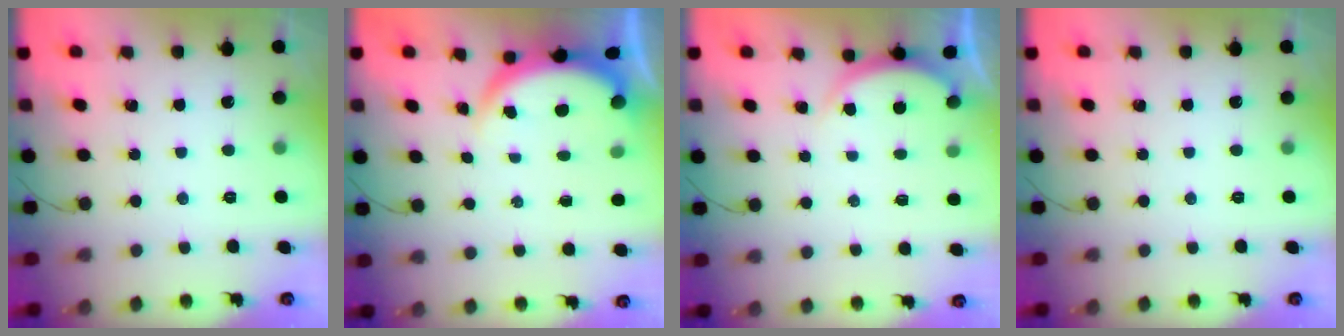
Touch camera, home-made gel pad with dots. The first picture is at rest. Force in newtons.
{"total": 3.9, "press": 3.9, "slide": 0.1}
{"total": 2.1, "press": 2.0, "slide": 0.5}
{"total": 0.0}